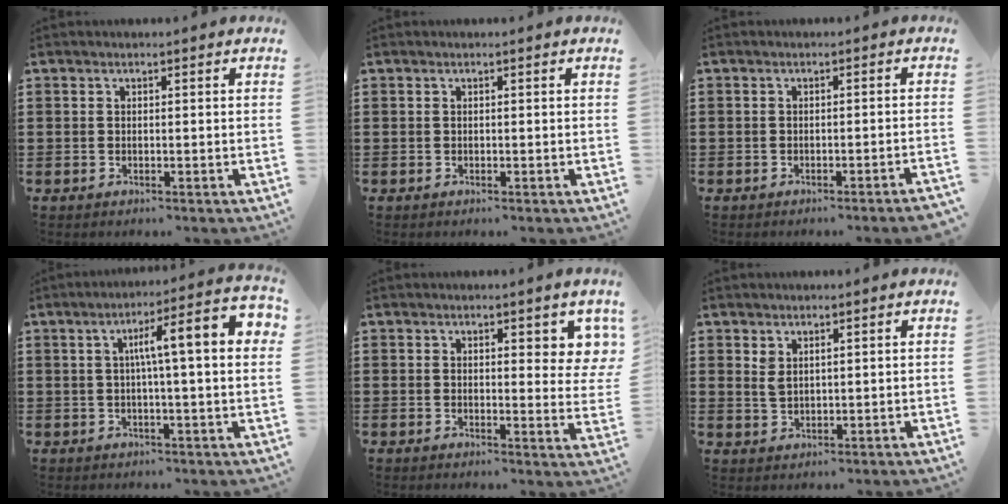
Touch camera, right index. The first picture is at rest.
{"total": 0.0}
{"total": 1.3, "force": [-1.1, -0.1, 0.6], "torque": [-0.010, -0.001, -0.022]}
{"total": 9.1, "force": [1.5, 0.9, 8.9], "torque": [-0.151, -0.003, 0.016]}
{"total": 3.8, "force": [2.5, 1.7, 2.4], "torque": [-0.031, -0.005, 0.039]}
{"total": 1.9, "force": [1.3, 0.9, 1.0], "torque": [-0.024, 0.001, 0.024]}